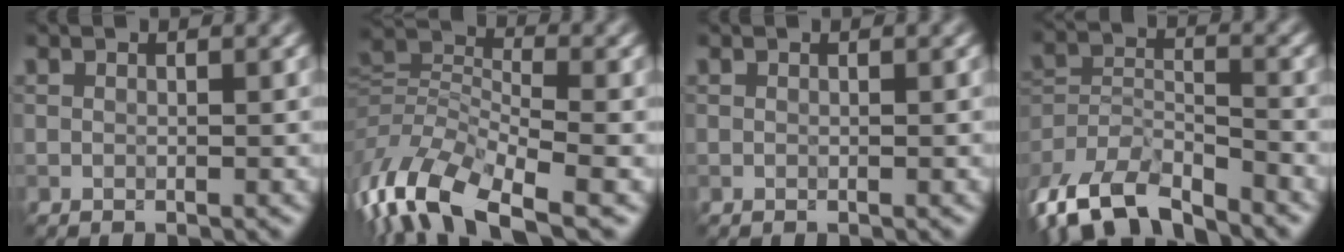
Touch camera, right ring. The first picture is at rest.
{"total": 10.4, "force": [-6.6, 3.7, 7.1], "torque": [-0.149, 0.003, -0.123]}
{"total": 0.0}
{"total": 8.9, "force": [-8.1, 2.4, 2.8], "torque": [-0.064, -0.005, -0.136]}